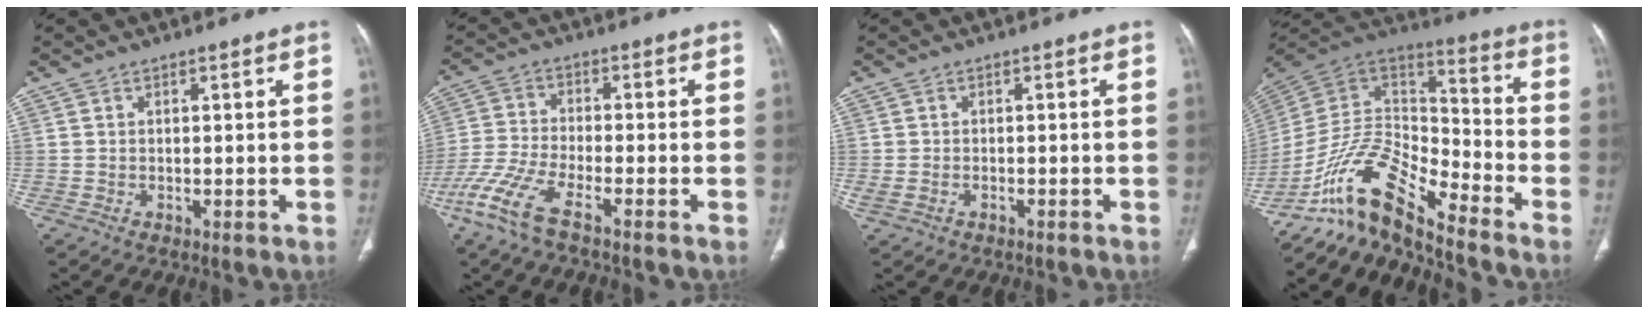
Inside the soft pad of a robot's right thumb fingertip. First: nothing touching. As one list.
[{"total": 9.4, "force": [-6.1, 2.0, 6.9], "torque": [-0.176, 0.005, -0.132]}, {"total": 2.3, "force": [-0.9, 1.4, 1.6], "torque": [-0.047, 0.013, -0.009]}, {"total": 16.3, "force": [-13.6, 3.8, 8.2], "torque": [-0.146, 0.100, -0.257]}]